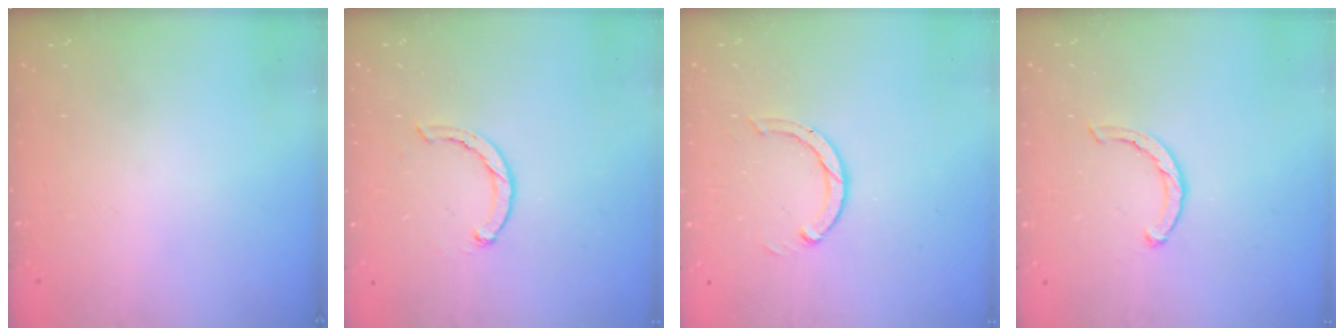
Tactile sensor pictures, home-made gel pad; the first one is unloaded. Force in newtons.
{"total": 1.5, "press": 1.5, "slide": 0.3}
{"total": 3.0, "press": 3.0, "slide": 0.3}
{"total": 2.1, "press": 2.1, "slide": 0.3}